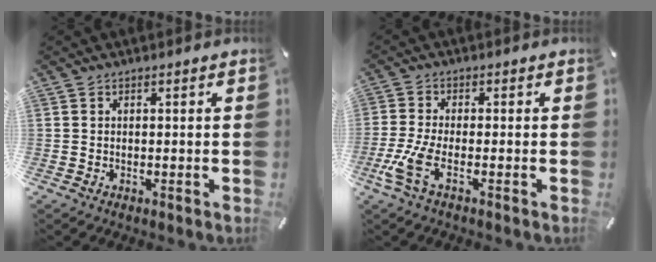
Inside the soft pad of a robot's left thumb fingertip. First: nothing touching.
{"total": 7.2, "force": [-2.6, 2.5, 6.2], "torque": [-0.146, -0.013, -0.048]}